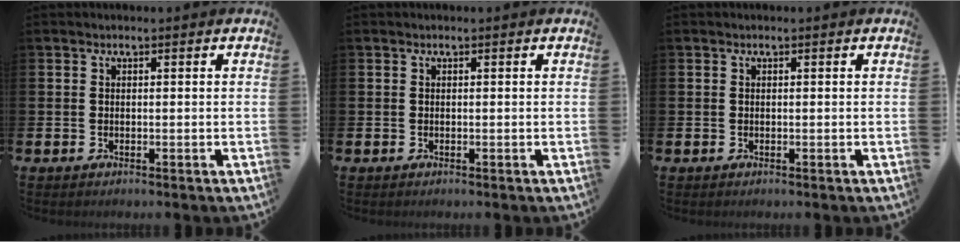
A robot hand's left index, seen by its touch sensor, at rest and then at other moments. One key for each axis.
{"total": 0.0}
{"total": 0.0}